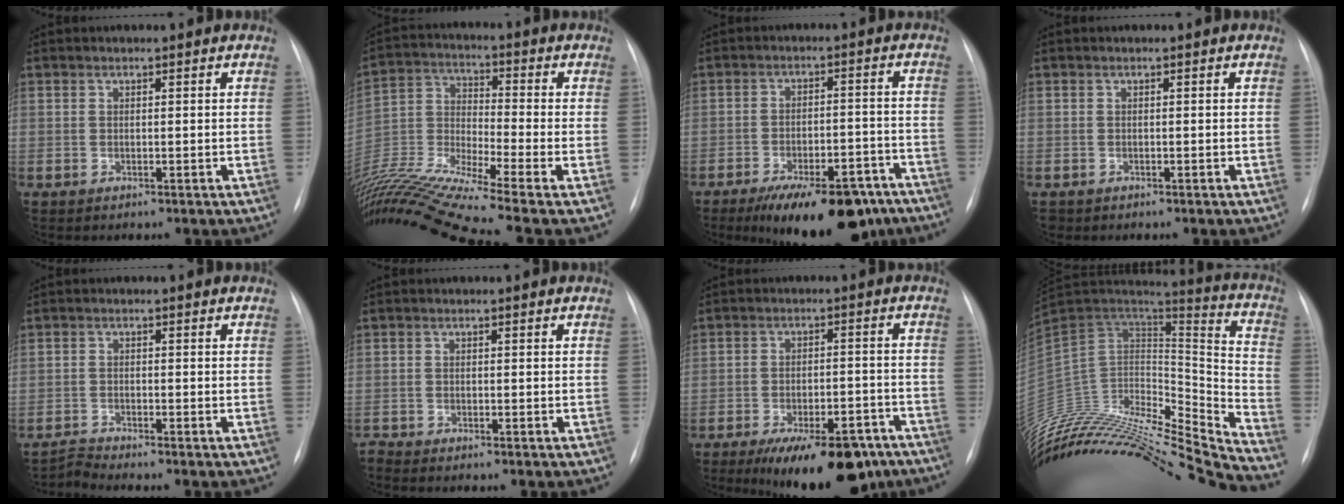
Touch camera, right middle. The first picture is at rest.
{"total": 19.4, "force": [-16.5, -2.2, 9.9], "torque": [-0.222, -0.007, -0.306]}
{"total": 16.4, "force": [-12.4, 5.8, 9.1], "torque": [-0.100, 0.014, -0.177]}
{"total": 1.0, "force": [-0.7, 0.6, 0.2], "torque": [-0.005, 0.002, -0.008]}
{"total": 2.4, "force": [-1.9, -1.2, -0.6], "torque": [0.005, -0.018, -0.039]}
{"total": 1.1, "force": [-1.0, -0.4, -0.2], "torque": [0.002, -0.006, -0.019]}
{"total": 15.5, "force": [-11.4, 5.5, 9.0], "torque": [-0.101, 0.009, -0.163]}
{"total": 32.0, "force": [-30.5, 2.5, 9.1], "torque": [-0.151, 0.008, -0.475]}